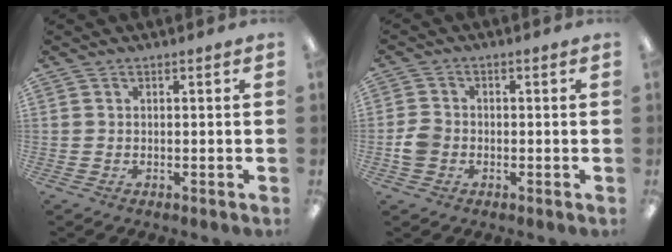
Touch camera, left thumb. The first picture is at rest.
{"total": 4.0, "force": [-1.1, 3.3, 2.0], "torque": [-0.039, 0.007, -0.021]}